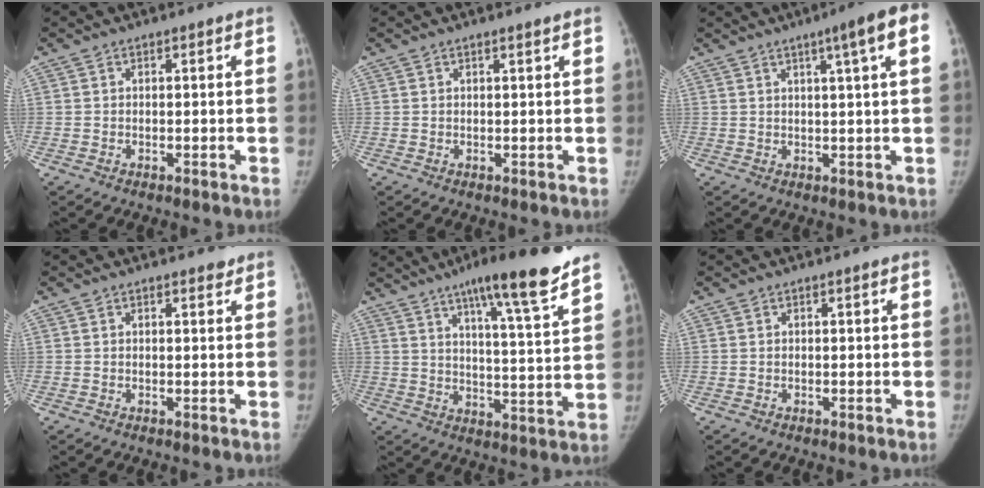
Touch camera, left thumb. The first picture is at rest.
{"total": 0.7, "force": [0.5, -0.1, 0.4], "torque": [-0.015, -0.005, 0.012]}
{"total": 7.7, "force": [3.2, -0.3, 7.1], "torque": [-0.100, 0.003, 0.041]}
{"total": 1.1, "force": [1.0, 0.4, 0.4], "torque": [-0.002, -0.007, 0.011]}
{"total": 17.0, "force": [12.1, 1.3, 11.9], "torque": [-0.162, -0.060, 0.176]}
{"total": 0.0}